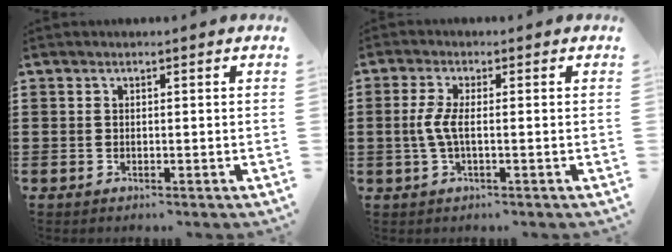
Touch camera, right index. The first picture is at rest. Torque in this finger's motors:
{"motor_torque": [0.63, 0.59, 0.46, 0.14]}